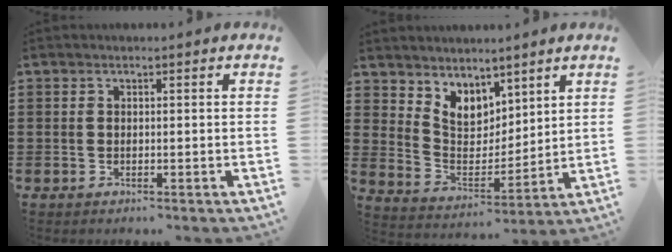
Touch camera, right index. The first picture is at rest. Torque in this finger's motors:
{"motor_torque": [0.50, 0.82, 0.19, 0.05]}